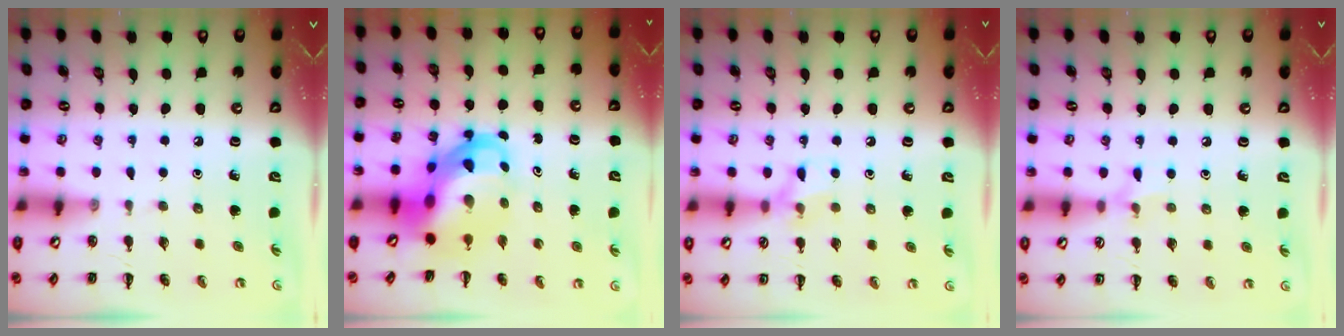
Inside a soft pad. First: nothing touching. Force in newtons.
{"total": 10.1, "press": 9.7, "slide": 2.8}
{"total": 7.7, "press": 7.6, "slide": 1.6}
{"total": 5.6, "press": 5.4, "slide": 1.5}